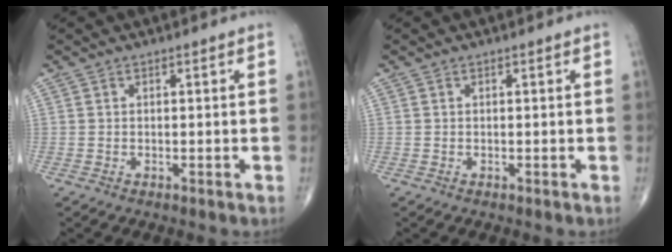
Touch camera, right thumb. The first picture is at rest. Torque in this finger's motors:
{"motor_torque": [0.01, 0.00, -0.06, 0.03, 0.00]}